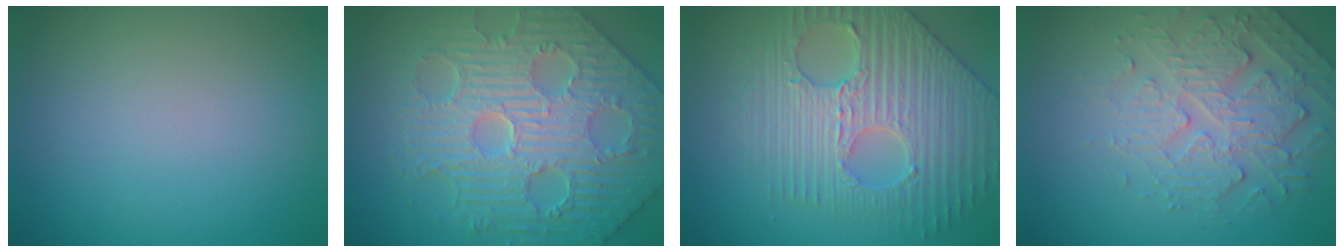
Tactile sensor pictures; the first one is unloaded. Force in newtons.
{"total": 7.6, "press": 6.3, "slide": 4.3}
{"total": 6.4, "press": 5.5, "slide": 3.3}
{"total": 4.8, "press": 3.8, "slide": 3.0}